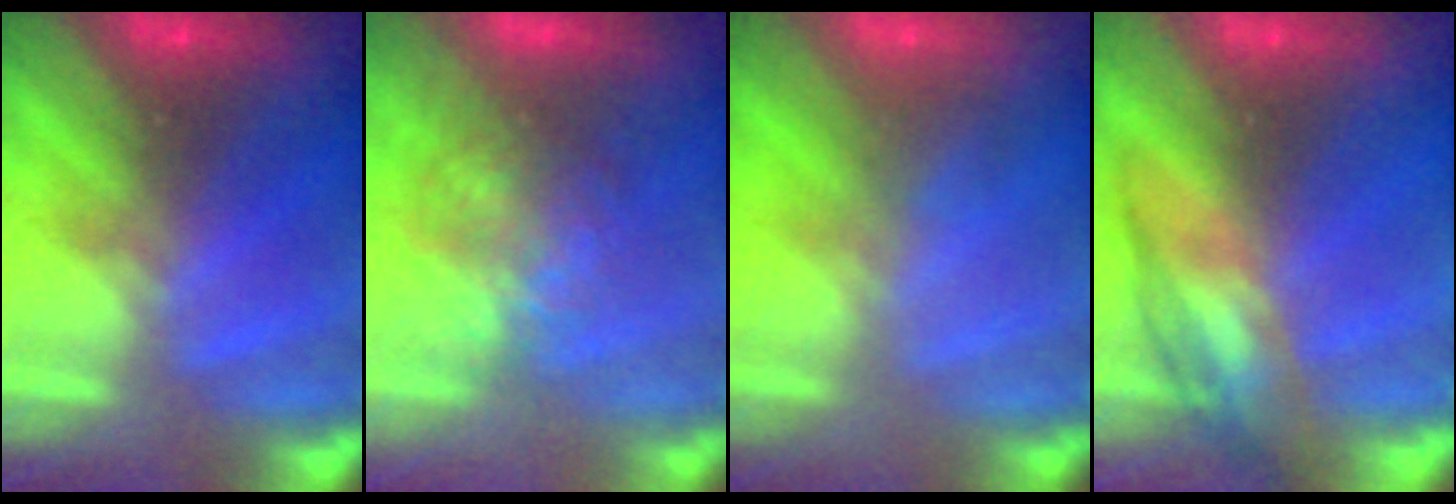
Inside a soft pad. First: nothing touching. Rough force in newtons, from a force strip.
{"total": 3.1}
{"total": 2.8}
{"total": 2.6}